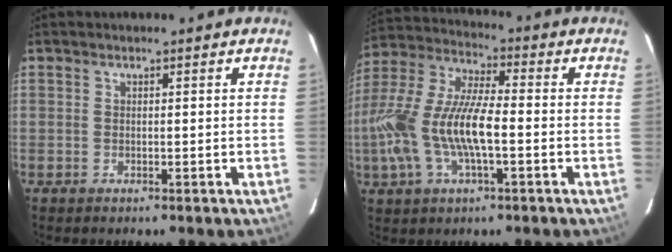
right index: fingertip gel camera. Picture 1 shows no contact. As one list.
[{"total": 17.4, "force": [-3.8, 5.9, 16.0], "torque": [-0.331, -0.003, -0.074]}]